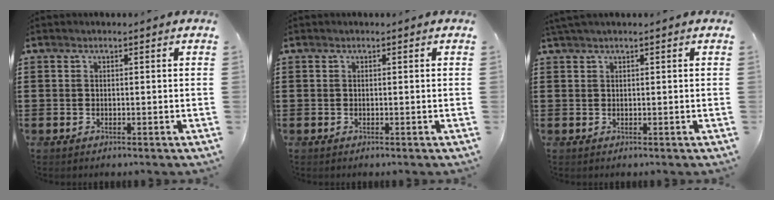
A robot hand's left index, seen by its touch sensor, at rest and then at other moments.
{"total": 0.0}
{"total": 0.9, "force": [0.6, -0.1, 0.7], "torque": [-0.013, -0.001, 0.012]}